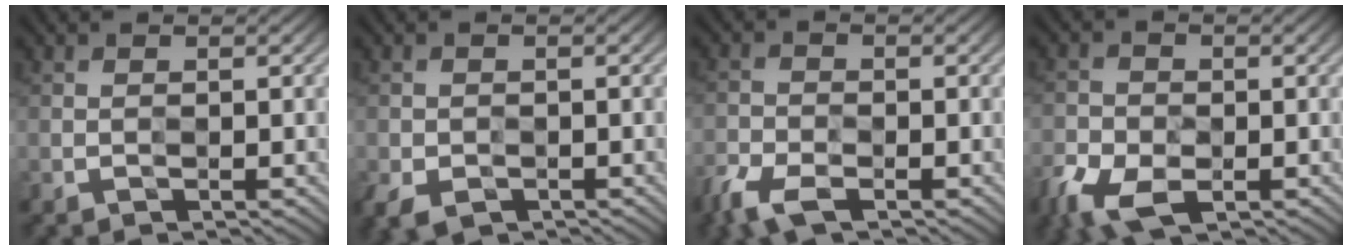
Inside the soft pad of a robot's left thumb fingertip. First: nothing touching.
{"total": 2.8, "force": [-1.5, 2.1, 1.2], "torque": [-0.027, -0.014, -0.028]}
{"total": 5.2, "force": [-3.6, 2.2, 3.0], "torque": [-0.072, -0.012, -0.077]}
{"total": 6.5, "force": [-3.7, 3.6, 4.0], "torque": [-0.098, -0.015, -0.072]}